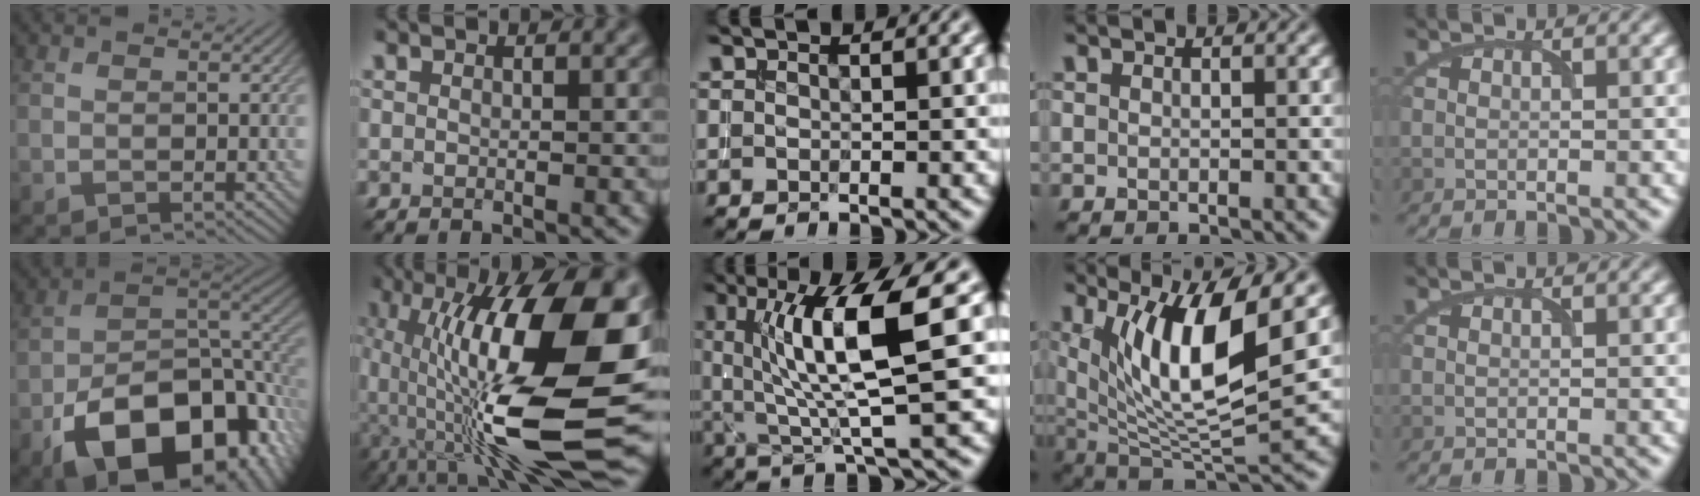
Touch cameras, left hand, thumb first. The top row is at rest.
{"thumb": {"total": 18.5, "force": [-9.5, 10.5, 11.9], "torque": [-0.175, -0.047, -0.145]}, "index": {"total": 17.0, "force": [-2.0, 5.4, 16.0], "torque": [-0.276, 0.023, -0.042]}, "middle": {"total": 9.4, "force": [2.2, 2.0, 8.9], "torque": [-0.134, -0.006, 0.038]}, "ring": {"total": 10.3, "force": [3.5, 2.8, 9.3], "torque": [-0.158, -0.012, 0.068]}}